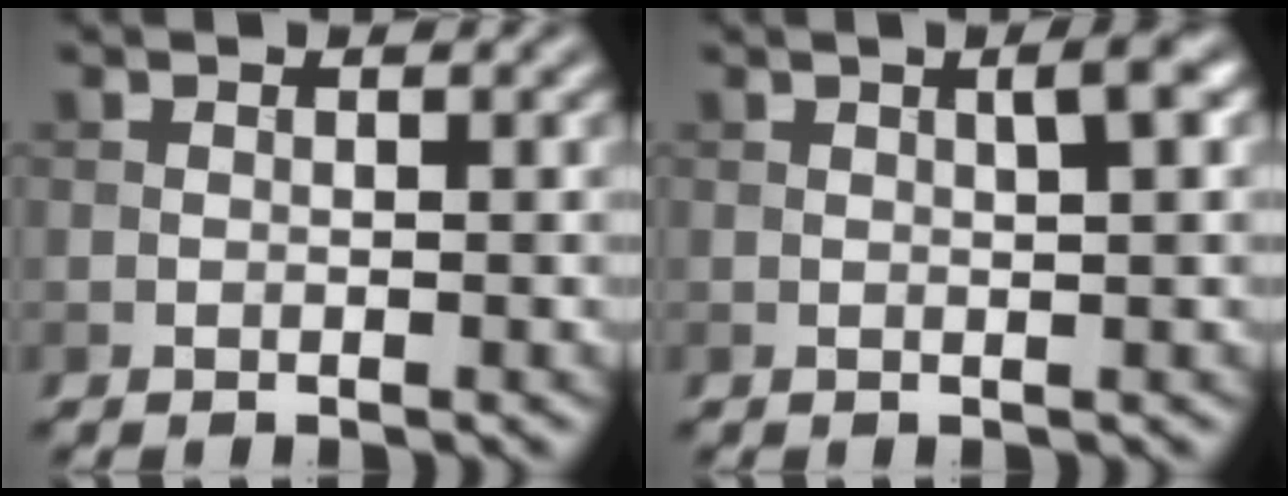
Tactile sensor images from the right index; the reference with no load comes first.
{"total": 2.2, "force": [0.6, 0.3, 2.1], "torque": [-0.026, 0.007, 0.008]}